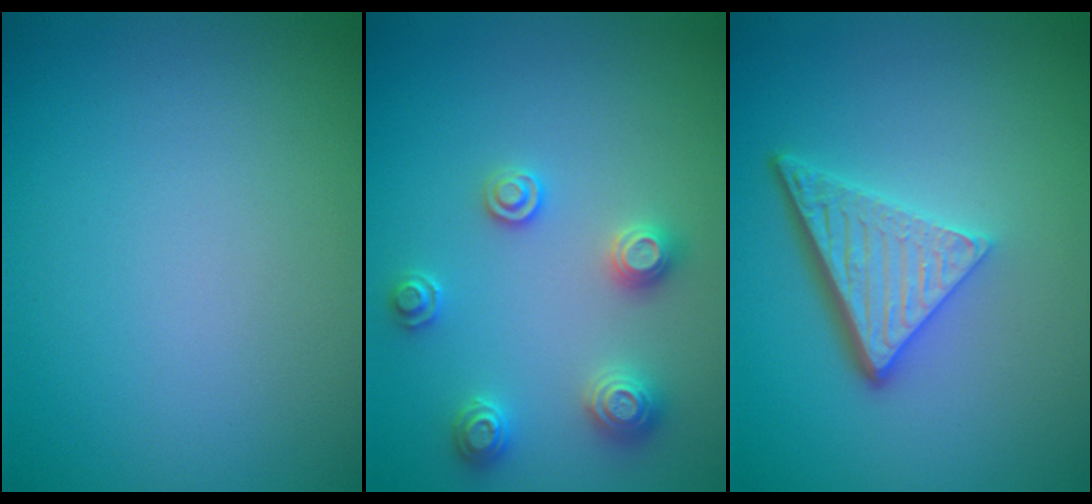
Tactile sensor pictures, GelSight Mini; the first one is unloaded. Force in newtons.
{"total": 2.8, "press": 2.8, "slide": 0.5}
{"total": 5.1, "press": 3.6, "slide": 3.7}